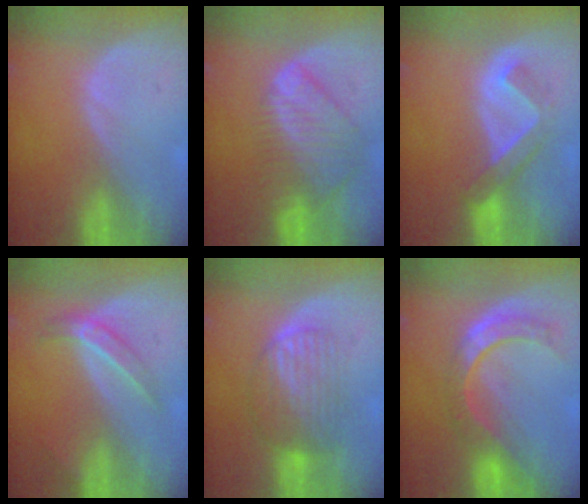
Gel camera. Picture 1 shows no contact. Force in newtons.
{"total": 9.1, "press": 7.7, "slide": 4.8}
{"total": 5.2, "press": 4.7, "slide": 2.3}
{"total": 4.3, "press": 4.0, "slide": 1.6}
{"total": 6.8, "press": 6.5, "slide": 1.9}
{"total": 8.7, "press": 7.2, "slide": 4.9}